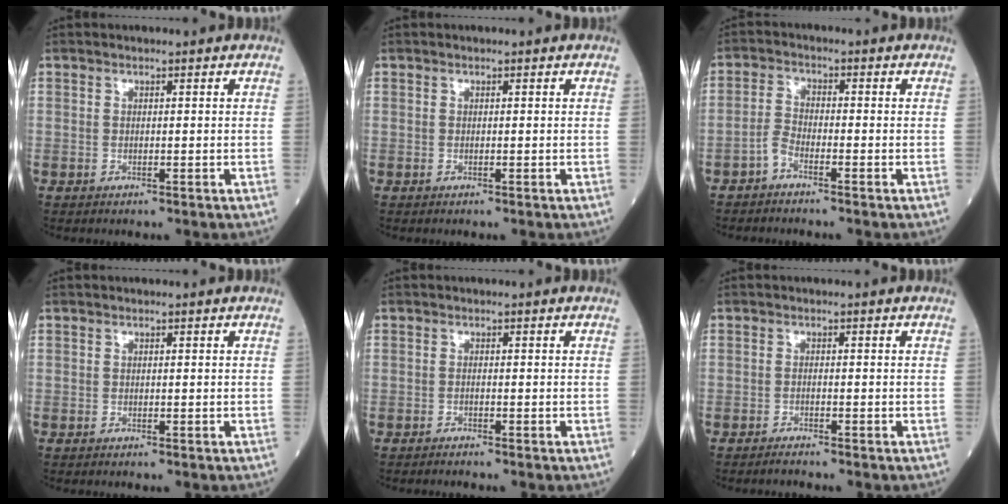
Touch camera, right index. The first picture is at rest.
{"total": 0.0}
{"total": 2.6, "force": [-2.1, 0.5, 1.5], "torque": [-0.039, -0.001, -0.048]}
{"total": 0.0}
{"total": 1.0, "force": [-0.9, -0.1, 0.3], "torque": [-0.006, 0.000, -0.015]}
{"total": 1.3, "force": [-1.2, -0.1, 0.3], "torque": [-0.007, -0.002, -0.021]}